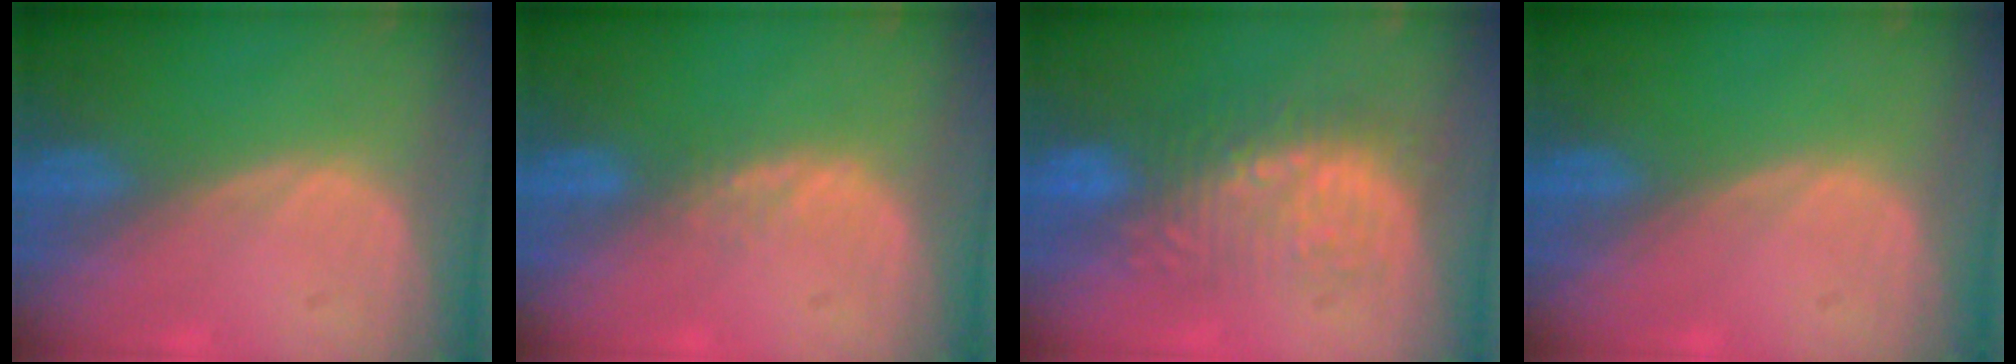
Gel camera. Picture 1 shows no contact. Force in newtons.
{"total": 1.4, "press": 1.4, "slide": 0.3}
{"total": 8.8, "press": 8.5, "slide": 2.2}
{"total": 0.0}